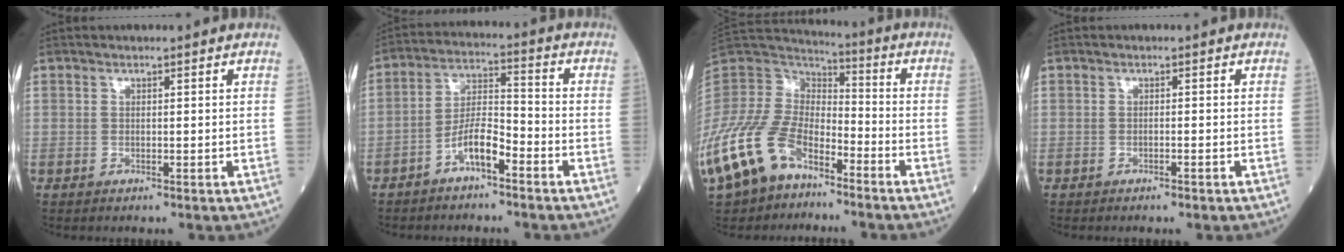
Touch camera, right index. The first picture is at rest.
{"total": 6.5, "force": [-4.0, 1.5, 4.9], "torque": [-0.100, 0.016, -0.076]}
{"total": 21.4, "force": [-13.2, 11.2, 12.6], "torque": [-0.327, -0.003, -0.251]}
{"total": 1.0, "force": [-0.7, 0.0, 0.7], "torque": [-0.013, -0.001, -0.010]}